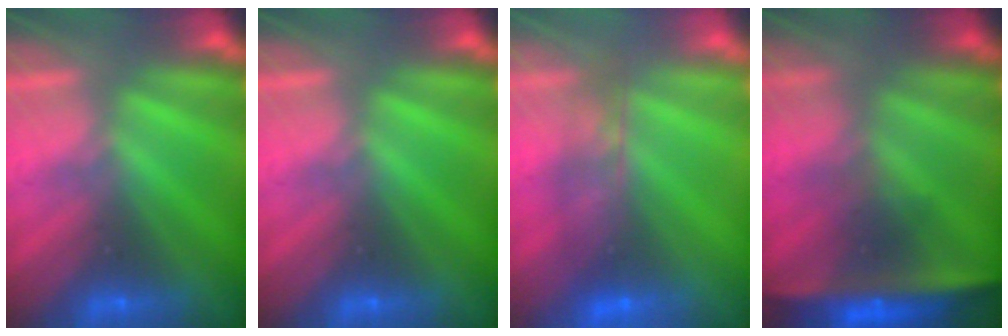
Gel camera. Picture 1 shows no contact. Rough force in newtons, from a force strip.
{"total": 0.0}
{"total": 6.9}
{"total": 7.6}